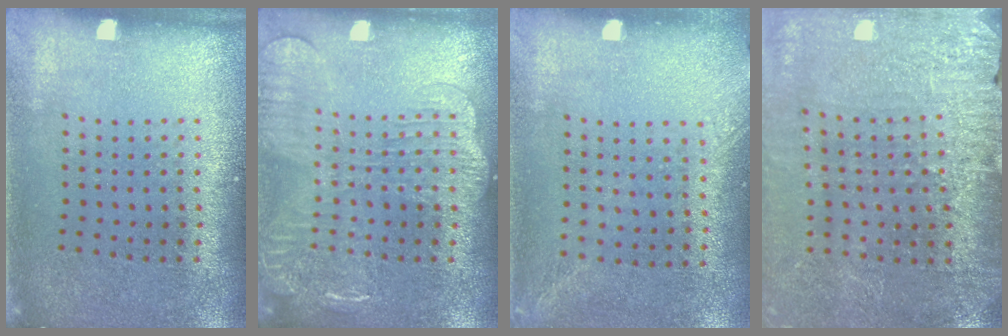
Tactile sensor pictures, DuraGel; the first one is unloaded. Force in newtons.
{"total": 1.9, "press": 1.8, "slide": 0.5}
{"total": 1.3, "press": 1.0, "slide": 0.9}
{"total": 3.0, "press": 3.0, "slide": 0.2}